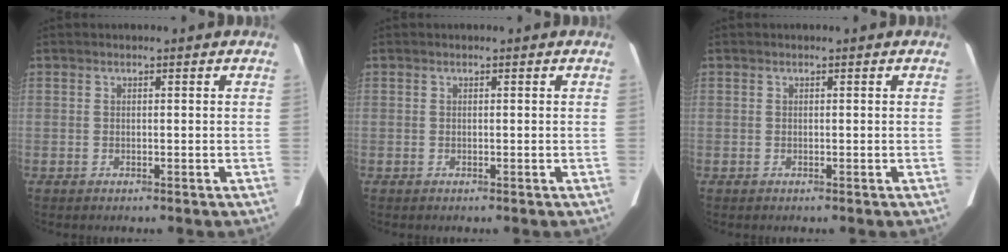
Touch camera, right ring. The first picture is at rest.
{"total": 0.0}
{"total": 0.0}